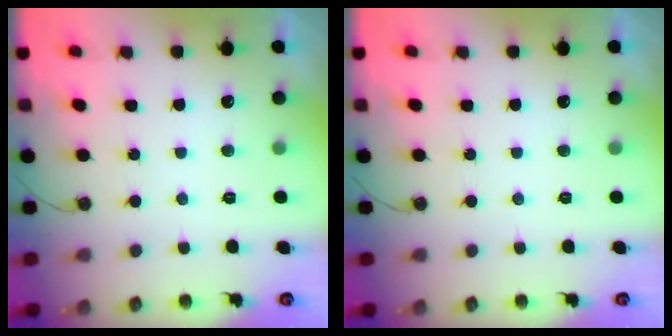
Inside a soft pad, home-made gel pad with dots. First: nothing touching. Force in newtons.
{"total": 0.0}